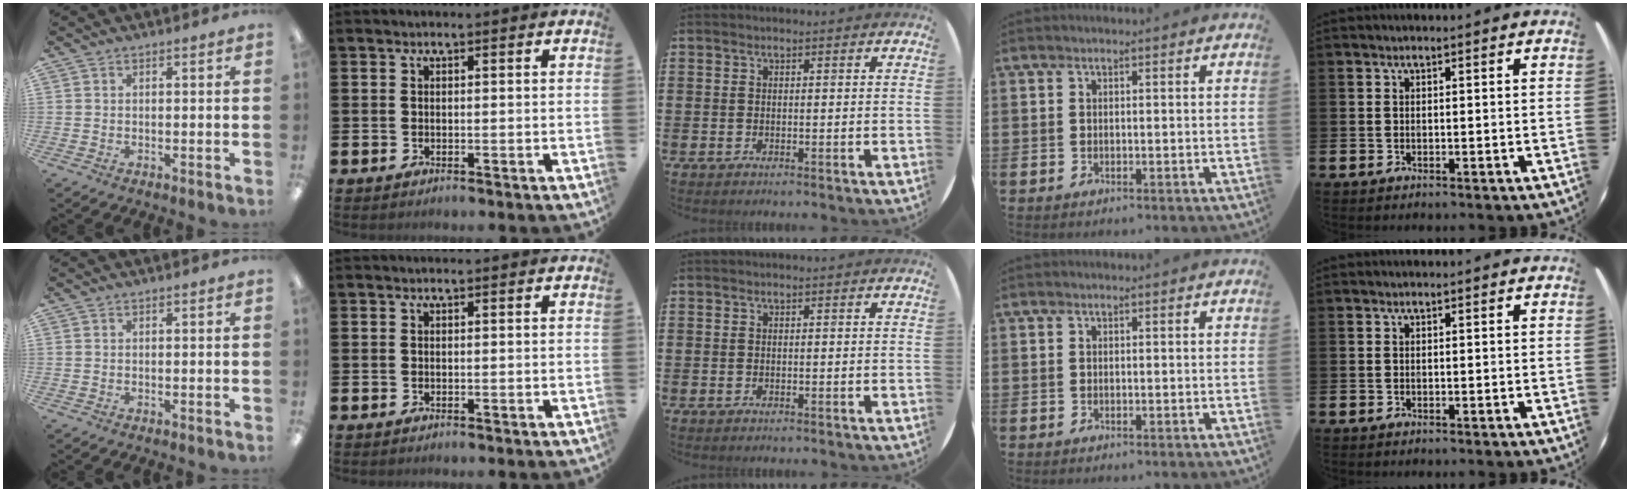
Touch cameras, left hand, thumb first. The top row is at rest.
{}